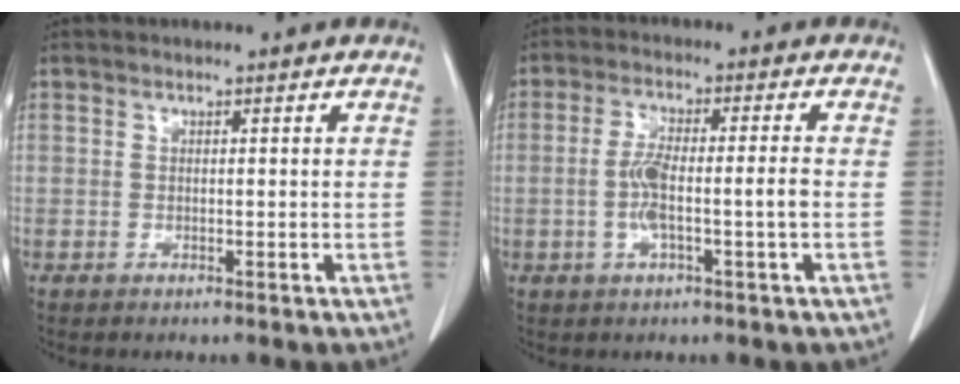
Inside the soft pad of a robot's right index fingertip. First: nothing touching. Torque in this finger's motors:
{"motor_torque": [0.34, -0.05, 0.19, 0.12]}